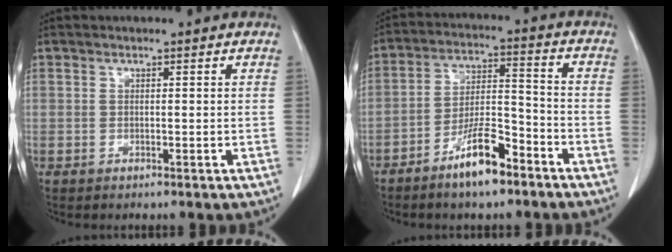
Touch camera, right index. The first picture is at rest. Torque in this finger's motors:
{"motor_torque": [0.96, -0.92, 0.52, 0.06]}